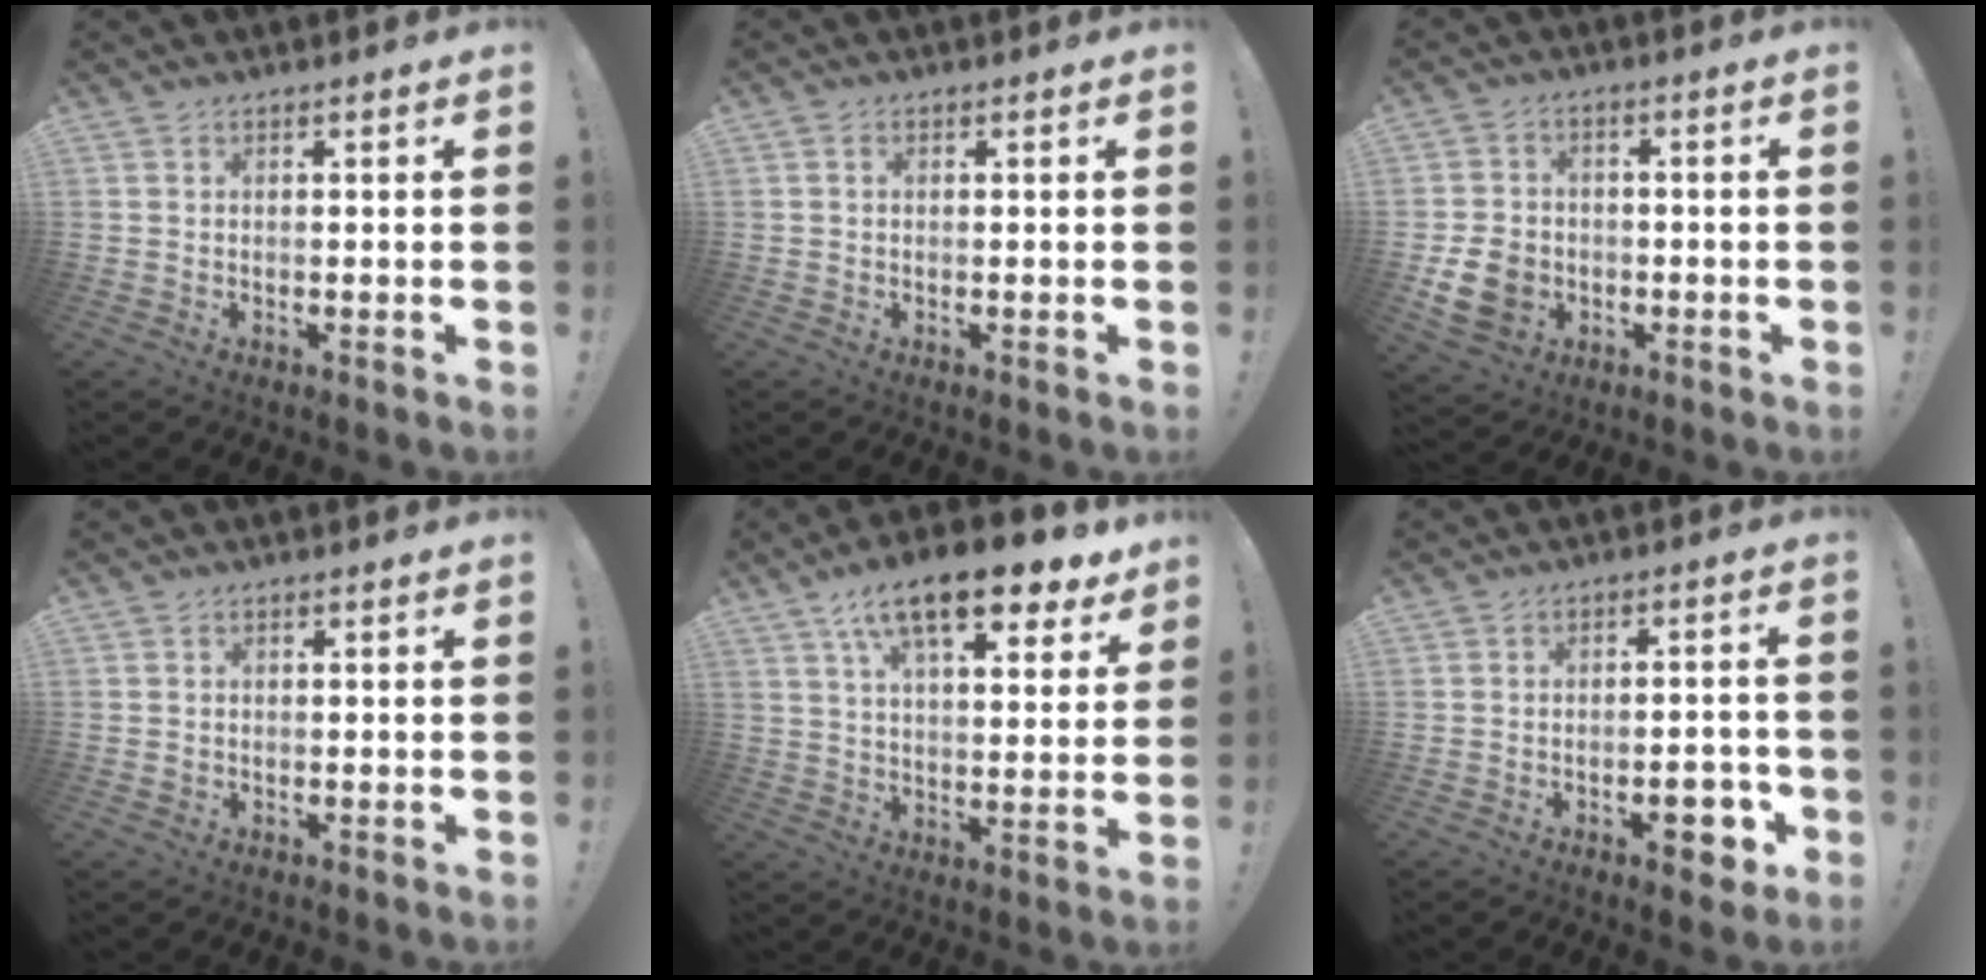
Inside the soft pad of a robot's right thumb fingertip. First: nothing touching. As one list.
[{"total": 0.5, "force": [-0.1, 0.4, 0.3], "torque": [-0.010, 0.004, -0.001]}, {"total": 11.1, "force": [-2.9, 9.1, 5.7], "torque": [-0.097, 0.017, -0.047]}, {"total": 0.8, "force": [-0.2, 0.8, 0.3], "torque": [-0.009, 0.005, -0.002]}, {"total": 17.0, "force": [10.2, 6.1, 12.2], "torque": [-0.195, -0.051, 0.170]}, {"total": 7.2, "force": [-3.1, 3.4, 5.4], "torque": [-0.049, 0.009, -0.050]}]